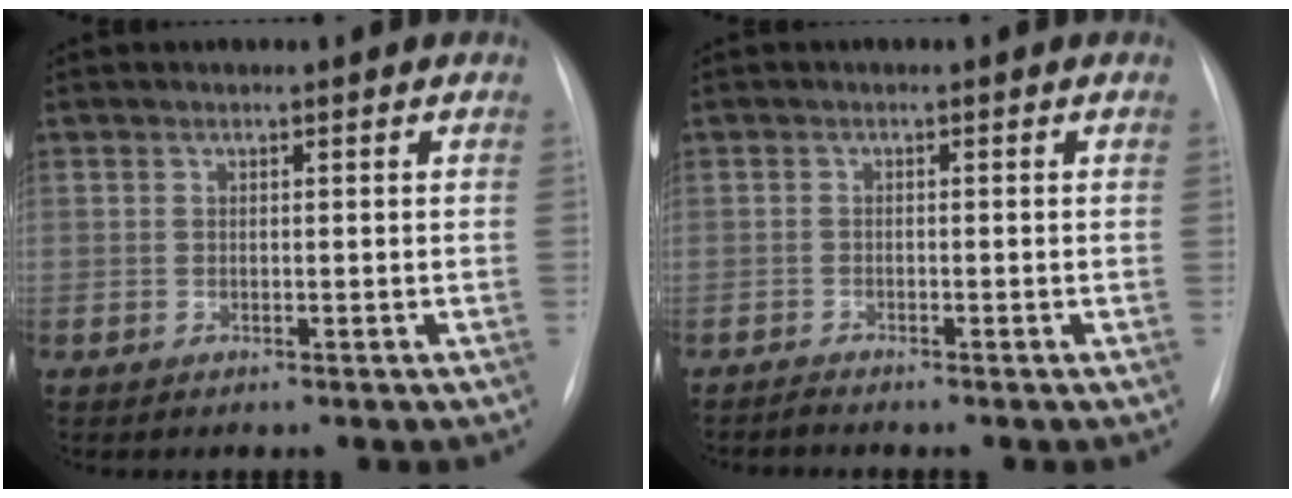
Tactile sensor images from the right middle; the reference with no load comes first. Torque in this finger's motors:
{"motor_torque": [-0.23, -0.08, -0.02, 0.00]}